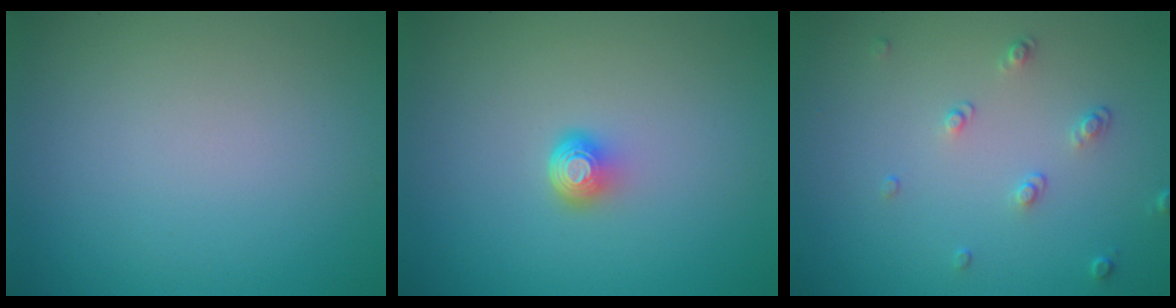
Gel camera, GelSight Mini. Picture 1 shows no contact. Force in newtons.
{"total": 1.9, "press": 1.3, "slide": 1.4}
{"total": 1.5, "press": 1.0, "slide": 1.1}